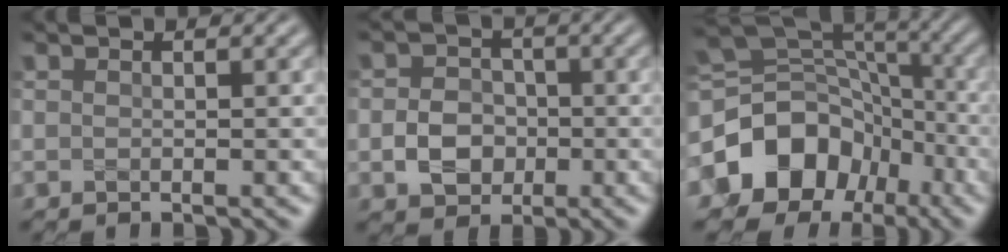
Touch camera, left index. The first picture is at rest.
{"total": 3.6, "force": [-0.8, 3.0, 1.7], "torque": [-0.025, 0.001, -0.018]}
{"total": 12.2, "force": [-4.6, 9.8, 5.7], "torque": [-0.113, -0.002, -0.085]}